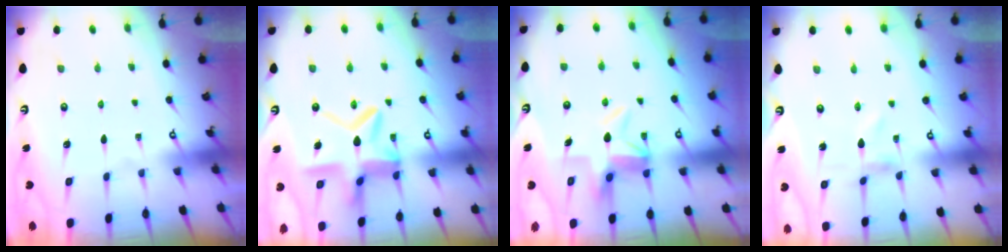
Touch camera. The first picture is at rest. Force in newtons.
{"total": 13.0, "press": 13.0, "slide": 1.1}
{"total": 5.3, "press": 5.1, "slide": 1.5}
{"total": 0.0}